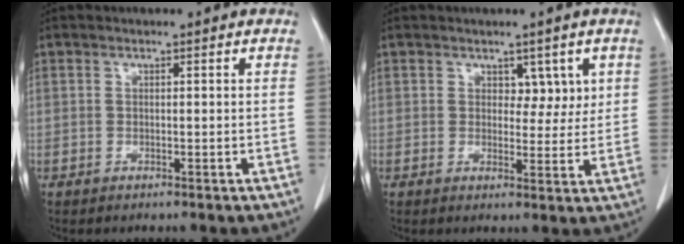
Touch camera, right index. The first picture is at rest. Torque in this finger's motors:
{"motor_torque": [0.02, -0.06, -0.04, -0.01]}